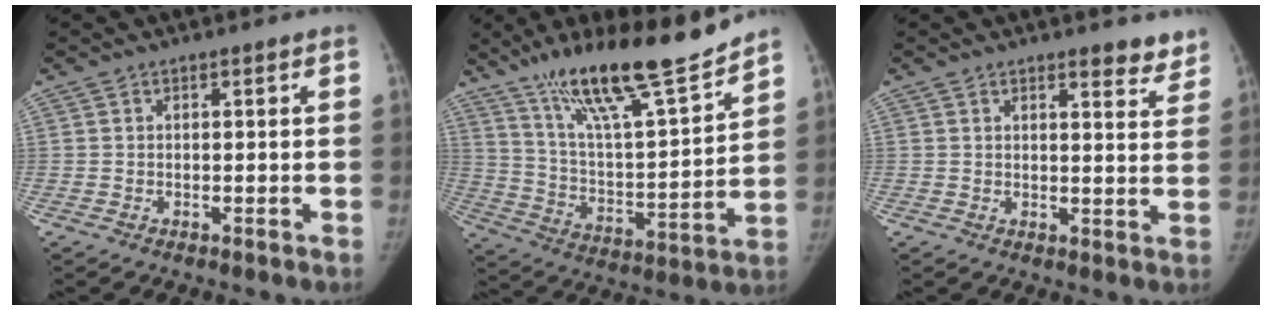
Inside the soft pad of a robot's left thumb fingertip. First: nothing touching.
{"total": 21.6, "force": [16.7, 3.2, 13.4], "torque": [-0.201, -0.083, 0.292]}
{"total": 6.0, "force": [4.9, 1.8, 3.1], "torque": [-0.009, -0.028, 0.052]}